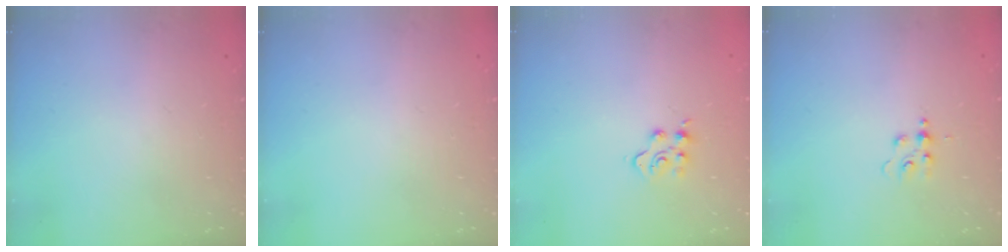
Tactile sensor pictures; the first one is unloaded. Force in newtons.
{"total": 0.0}
{"total": 4.5, "press": 4.4, "slide": 0.6}
{"total": 4.3, "press": 4.3, "slide": 0.5}